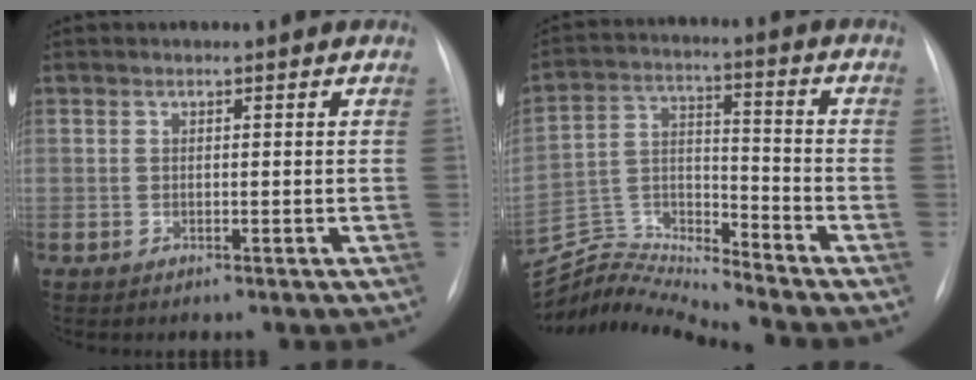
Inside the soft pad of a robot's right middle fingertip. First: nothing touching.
{"total": 12.0, "force": [-11.7, -2.3, -0.7], "torque": [0.006, 0.045, -0.224]}